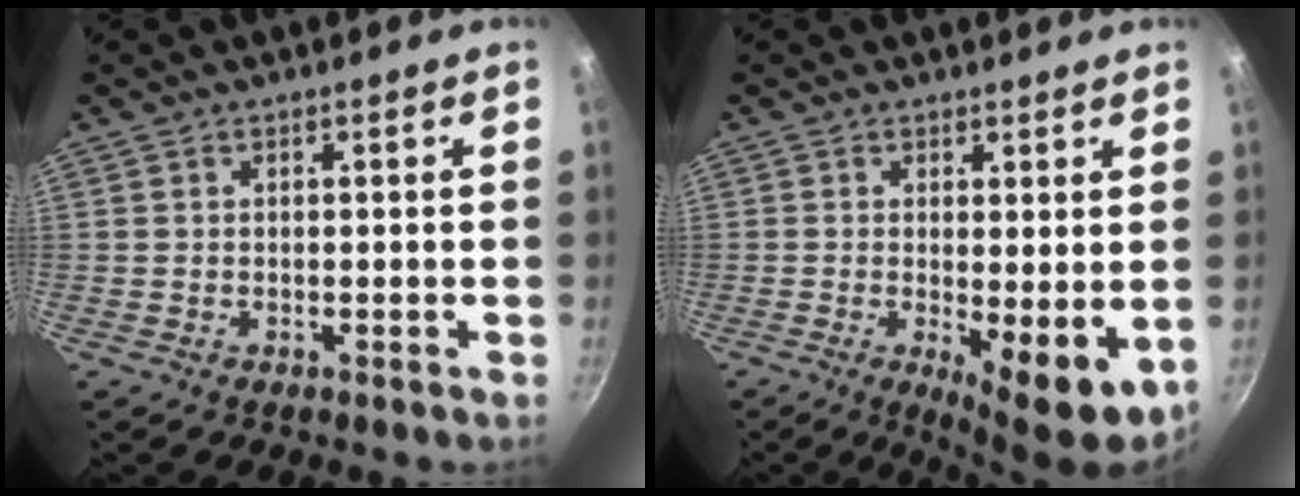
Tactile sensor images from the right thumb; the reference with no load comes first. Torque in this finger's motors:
{"motor_torque": [-0.42, 0.73, 0.65, -0.55, 0.09]}